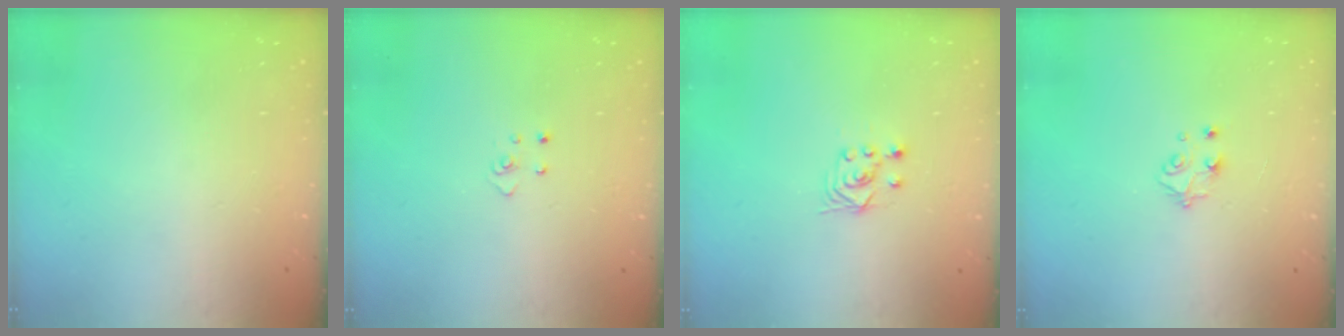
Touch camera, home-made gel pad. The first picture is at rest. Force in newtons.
{"total": 3.2, "press": 3.2, "slide": 0.2}
{"total": 2.9, "press": 2.5, "slide": 1.4}
{"total": 5.4, "press": 5.4, "slide": 0.4}